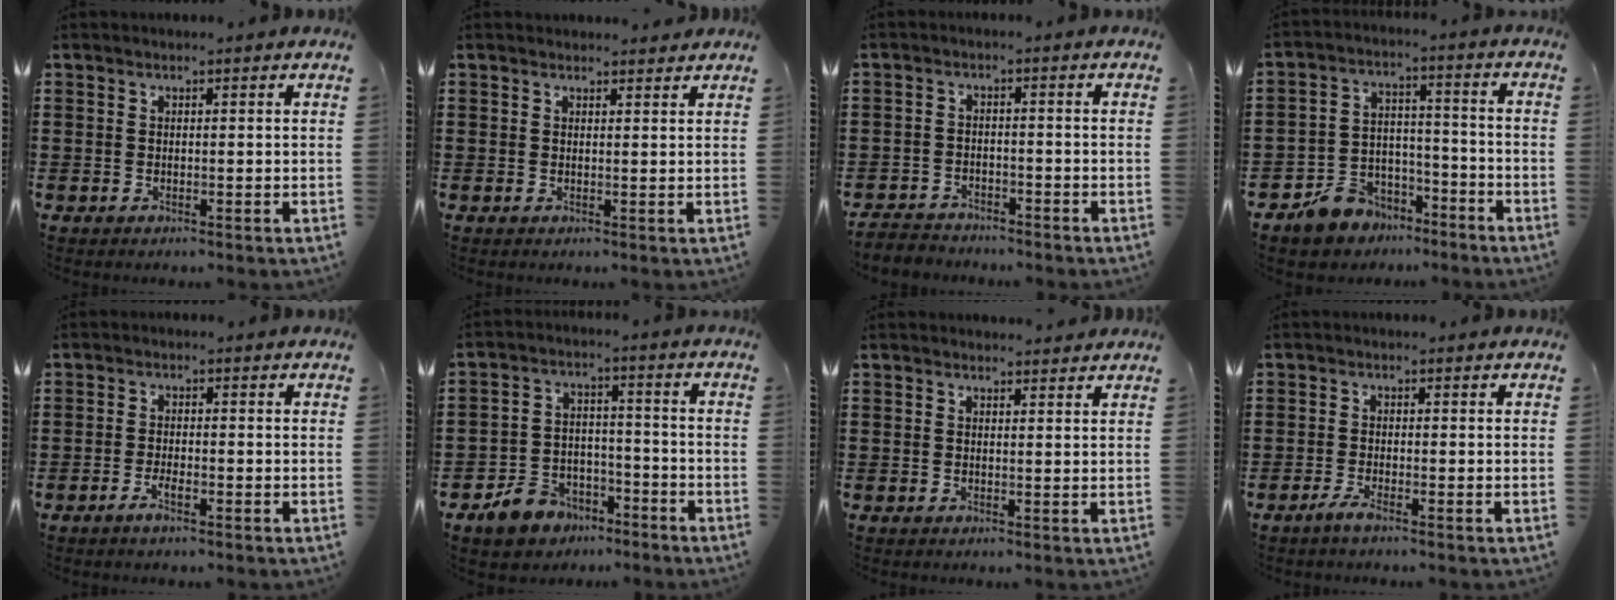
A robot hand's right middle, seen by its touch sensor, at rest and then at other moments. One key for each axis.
{"total": 1.2, "fx": 1.2, "fy": 0.3, "fz": 0.1, "tx": 0.003, "ty": -0.002, "tz": 0.021}
{"total": 3.1, "fx": -3.0, "fy": 0.7, "fz": -0.2, "tx": -0.004, "ty": -0.001, "tz": -0.066}
{"total": 7.4, "fx": -6.4, "fy": 3.6, "fz": 0.8, "tx": -0.033, "ty": 0.029, "tz": -0.129}
{"total": 2.2, "fx": -1.2, "fy": 0.5, "fz": 1.8, "tx": -0.038, "ty": -0.003, "tz": -0.025}
{"total": 6.7, "fx": -5.6, "fy": 3.5, "fz": 1.1, "tx": -0.041, "ty": 0.021, "tz": -0.114}
{"total": 1.2, "fx": 1.2, "fy": 0.3, "fz": 0.2, "tx": 0.002, "ty": -0.001, "tz": 0.021}
{"total": 1.8, "fx": -1.3, "fy": 0.3, "fz": 1.2, "tx": -0.029, "ty": -0.002, "tz": -0.028}